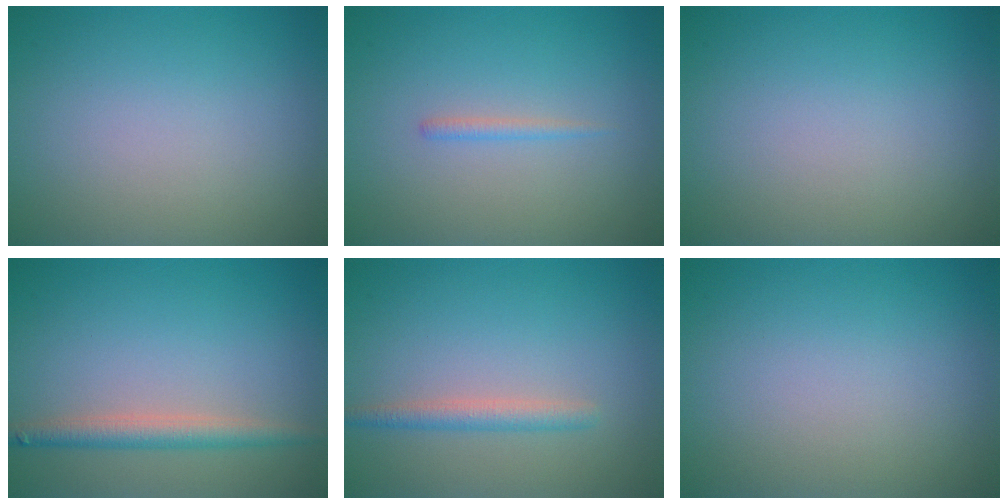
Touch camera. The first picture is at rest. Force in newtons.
{"total": 0.8, "press": 0.8, "slide": 0.1}
{"total": 0.0}
{"total": 2.6, "press": 2.6, "slide": 0.1}
{"total": 1.8, "press": 1.8, "slide": 0.1}
{"total": 0.0}